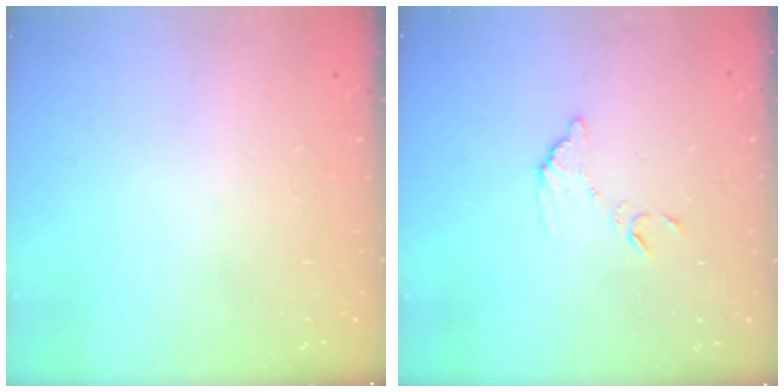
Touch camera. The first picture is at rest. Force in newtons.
{"total": 8.4, "press": 8.4, "slide": 0.4}